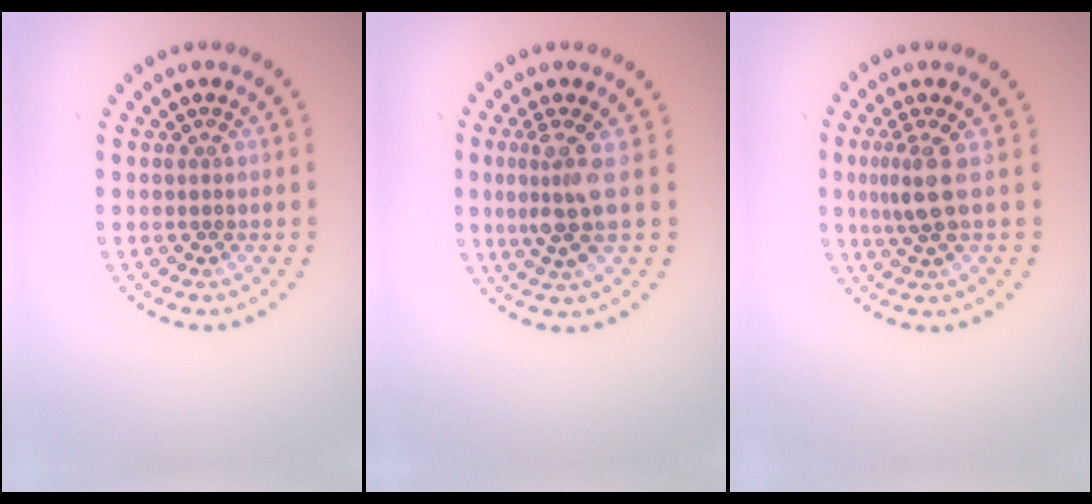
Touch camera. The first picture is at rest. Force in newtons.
{"total": 3.1, "press": 2.6, "slide": 1.8}
{"total": 2.7, "press": 2.0, "slide": 1.7}